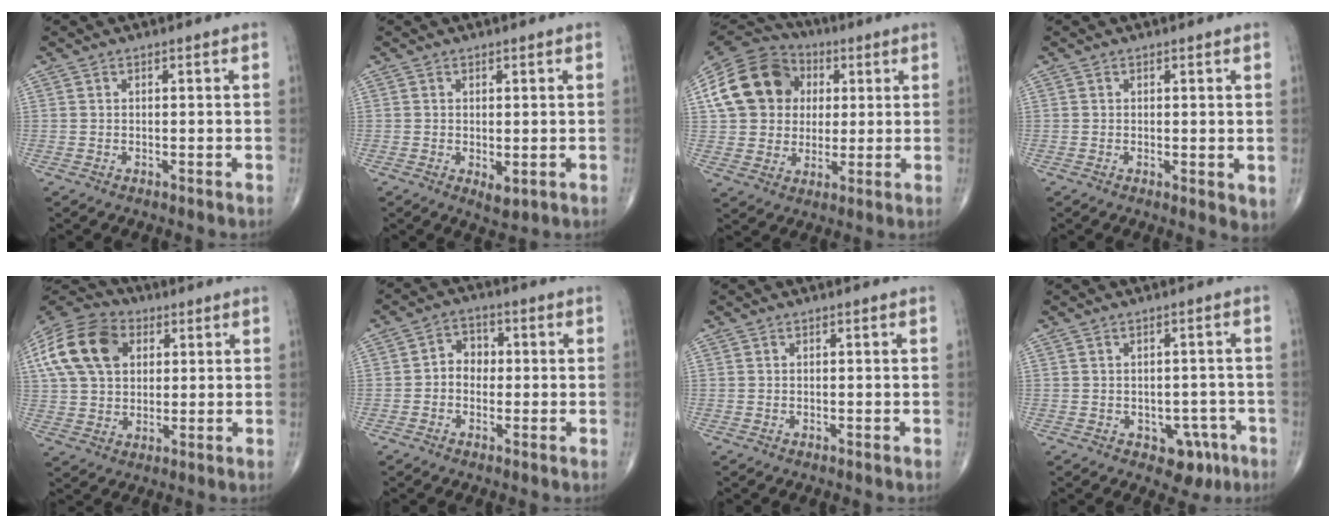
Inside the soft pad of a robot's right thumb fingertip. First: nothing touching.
{"total": 2.3, "force": [-0.4, 1.2, 2.0], "torque": [-0.025, -0.006, 0.000]}
{"total": 17.4, "force": [3.8, 14.5, 8.7], "torque": [-0.149, 0.021, 0.065]}
{"total": 2.5, "force": [0.1, 1.1, 2.3], "torque": [-0.030, -0.010, 0.000]}
{"total": 18.3, "force": [5.5, 13.0, 11.6], "torque": [-0.228, 0.014, 0.093]}
{"total": 4.8, "force": [-0.2, 4.0, 2.6], "torque": [-0.019, 0.020, -0.014]}
{"total": 0.0}
{"total": 5.5, "force": [-2.5, 3.9, 3.0], "torque": [-0.007, 0.018, -0.025]}